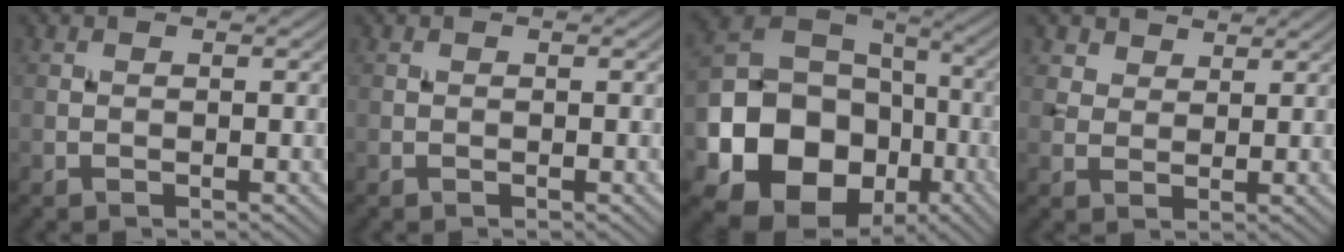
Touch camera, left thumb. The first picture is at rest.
{"total": 0.0}
{"total": 19.8, "force": [-6.9, 15.9, 9.6], "torque": [-0.206, -0.047, -0.140]}
{"total": 3.6, "force": [2.7, 2.1, 1.1], "torque": [-0.034, -0.007, 0.066]}